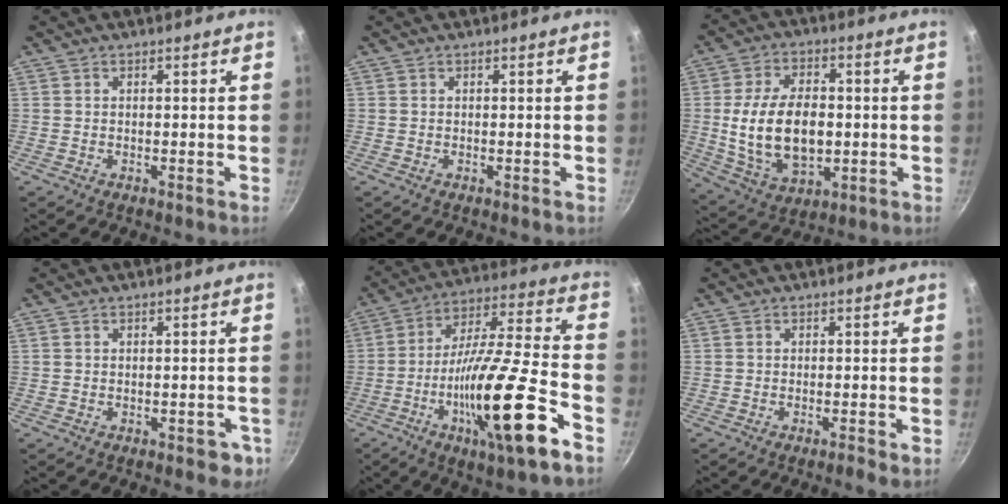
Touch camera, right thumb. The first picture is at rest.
{"total": 0.0}
{"total": 16.4, "force": [-0.7, 10.0, 13.0], "torque": [-0.218, 0.004, 0.000]}
{"total": 3.6, "force": [-1.2, 2.2, 2.5], "torque": [-0.006, 0.019, -0.004]}
{"total": 23.0, "force": [-9.5, 4.1, 20.5], "torque": [-0.325, 0.038, -0.165]}
{"total": 1.8, "force": [-0.9, 0.2, 1.5], "torque": [-0.034, 0.006, -0.017]}